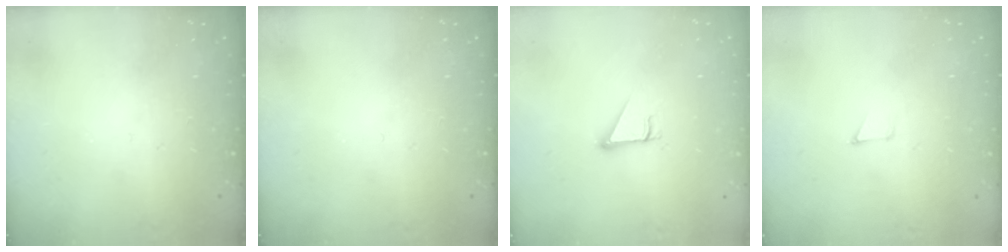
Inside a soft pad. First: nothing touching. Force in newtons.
{"total": 0.0}
{"total": 2.7, "press": 2.7, "slide": 0.3}
{"total": 2.6, "press": 2.6, "slide": 0.2}